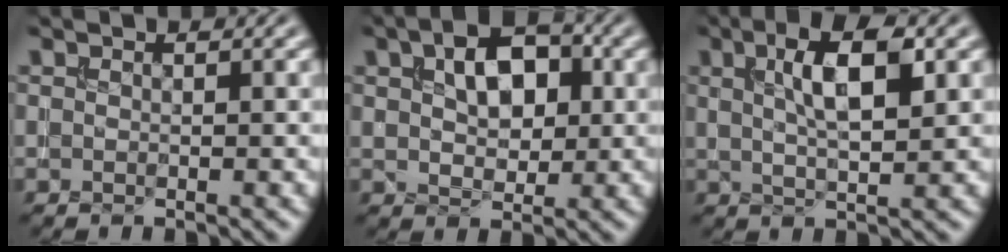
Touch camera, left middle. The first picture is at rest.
{"total": 5.4, "force": [1.5, 3.3, 4.0], "torque": [-0.066, 0.010, 0.018]}
{"total": 5.5, "force": [1.9, 1.8, 4.9], "torque": [-0.086, 0.008, 0.030]}